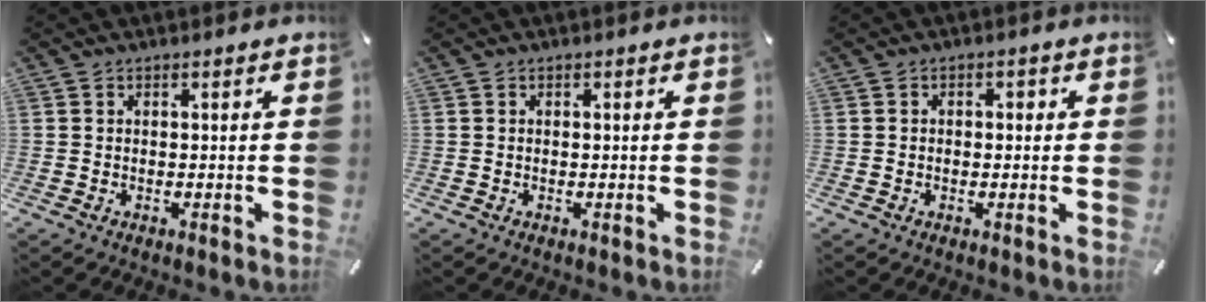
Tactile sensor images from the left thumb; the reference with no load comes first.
{"total": 0.0}
{"total": 1.4, "force": [-0.4, 1.1, 0.7], "torque": [-0.013, 0.006, -0.010]}